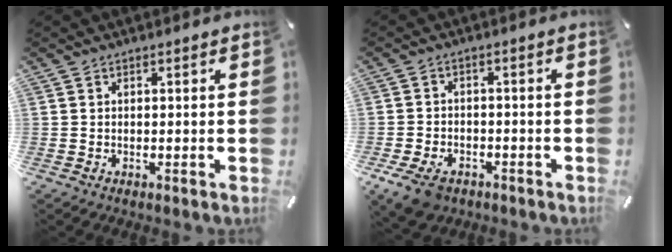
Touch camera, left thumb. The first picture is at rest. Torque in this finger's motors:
{"motor_torque": [0.08, 0.22, 0.09, 0.09, 0.13]}